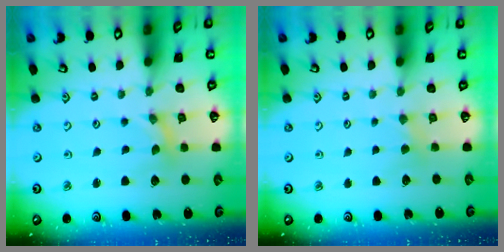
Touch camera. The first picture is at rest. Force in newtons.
{"total": 2.1, "press": 2.1, "slide": 0.3}